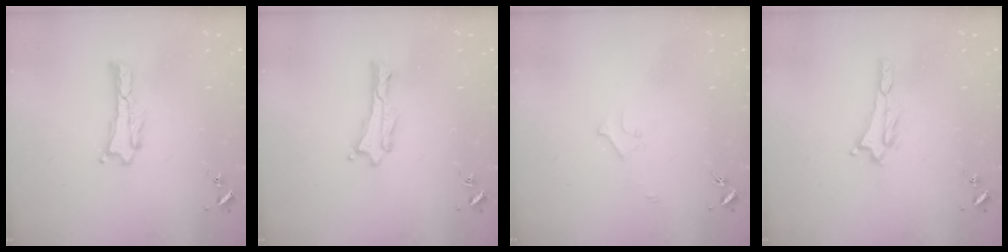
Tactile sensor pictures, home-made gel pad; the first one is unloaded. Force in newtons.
{"total": 0.0}
{"total": 2.2, "press": 2.2, "slide": 0.2}
{"total": 0.7, "press": 0.7, "slide": 0.2}